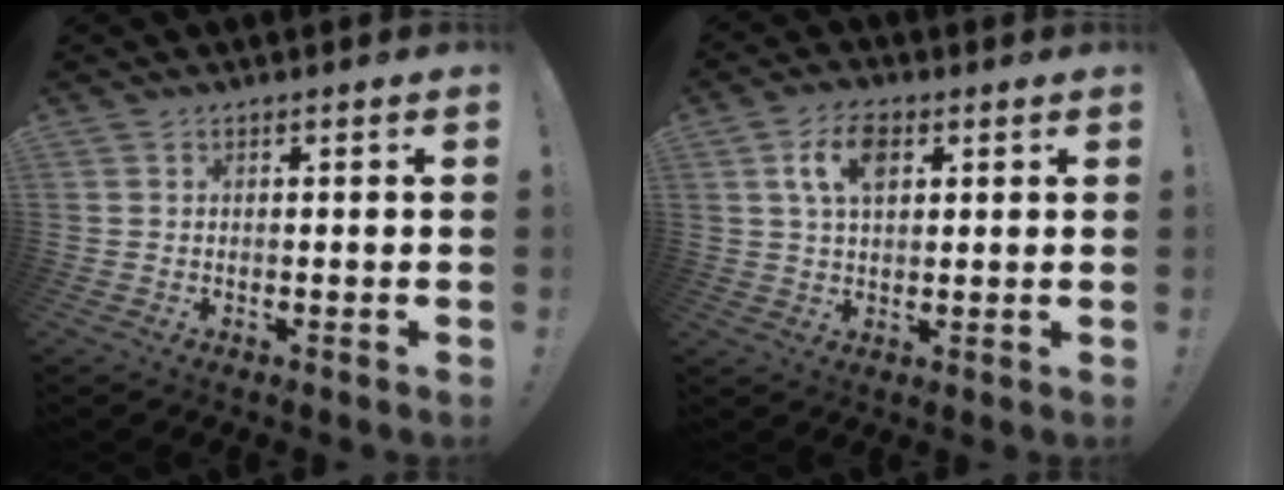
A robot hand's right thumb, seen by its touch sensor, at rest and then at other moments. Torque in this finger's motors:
{"motor_torque": [-0.16, 0.26, 0.05, 0.05, 0.00]}